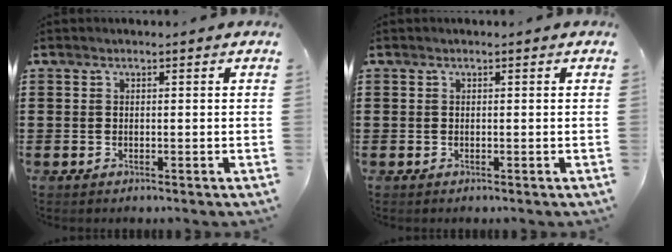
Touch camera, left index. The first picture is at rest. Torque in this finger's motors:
{"motor_torque": [-0.06, 0.07, 0.01, -0.01]}